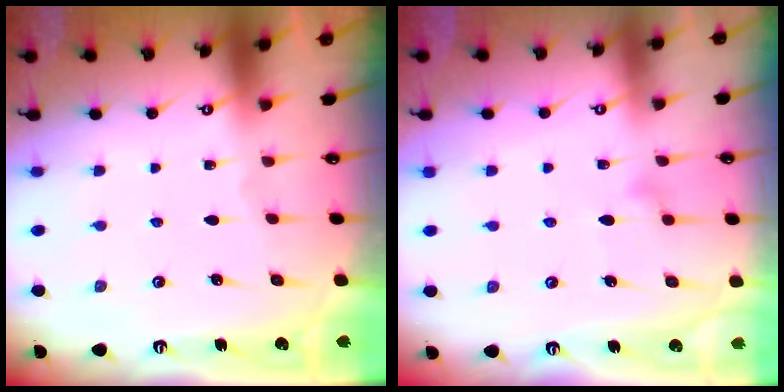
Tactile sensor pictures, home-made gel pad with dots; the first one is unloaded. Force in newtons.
{"total": 7.9, "press": 7.9, "slide": 0.4}